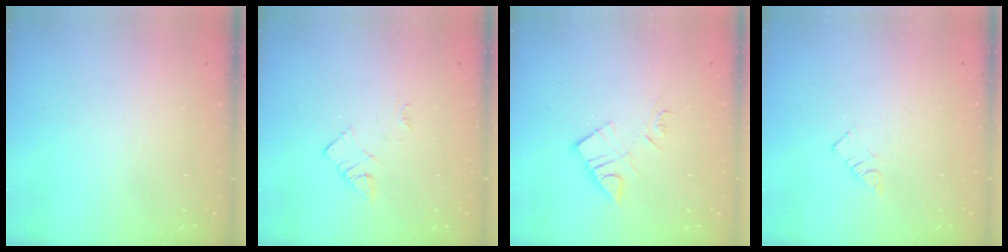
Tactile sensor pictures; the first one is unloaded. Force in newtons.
{"total": 3.0, "press": 3.0, "slide": 0.4}
{"total": 8.9, "press": 8.9, "slide": 0.5}
{"total": 2.5, "press": 2.5, "slide": 0.1}